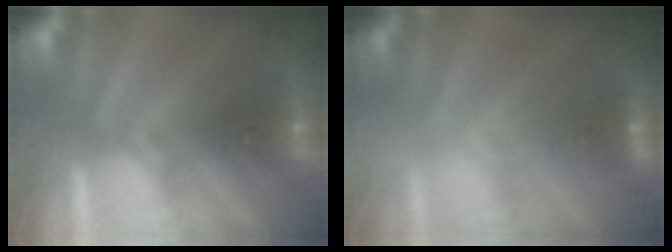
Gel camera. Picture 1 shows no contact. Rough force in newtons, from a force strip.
{"total": 2.4}